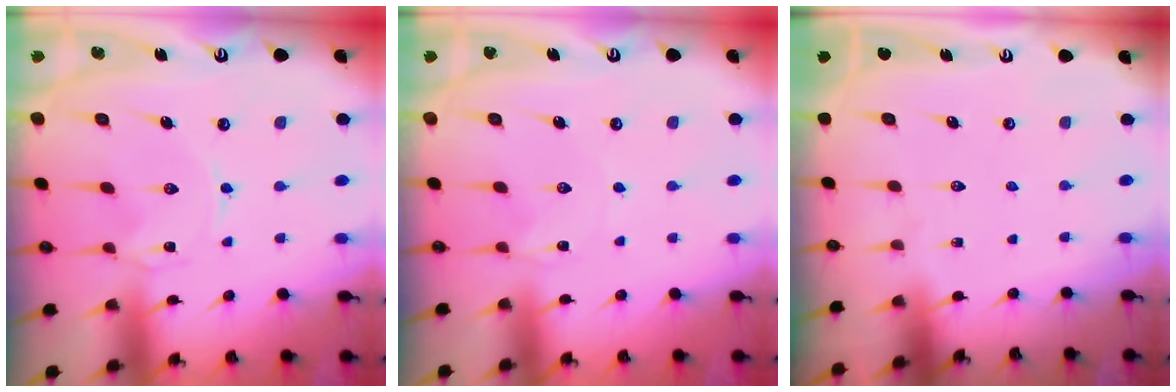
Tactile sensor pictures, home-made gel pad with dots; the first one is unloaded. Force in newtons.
{"total": 1.8, "press": 1.7, "slide": 0.3}
{"total": 0.0}